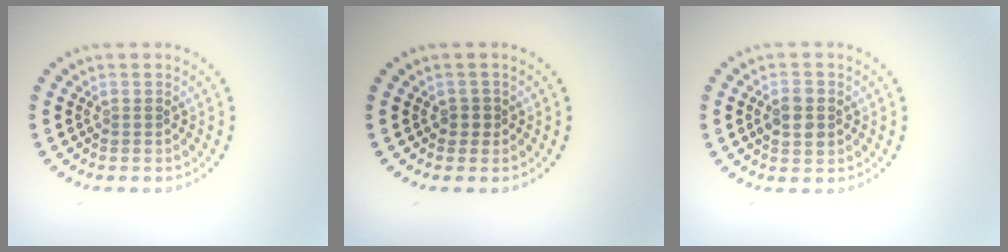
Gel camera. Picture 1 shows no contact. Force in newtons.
{"total": 1.0, "press": 0.8, "slide": 0.5}
{"total": 2.7, "press": 2.7, "slide": 0.1}